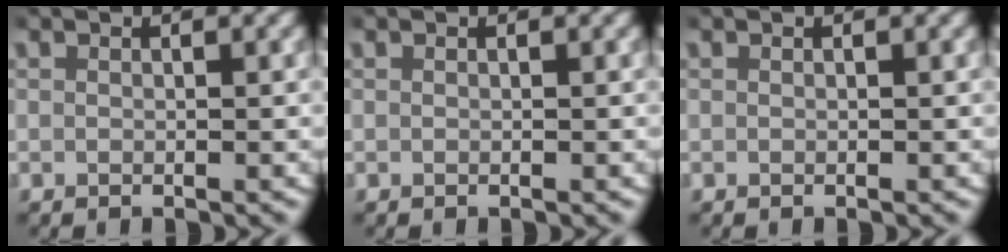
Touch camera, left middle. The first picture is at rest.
{"total": 0.0}
{"total": 0.0}